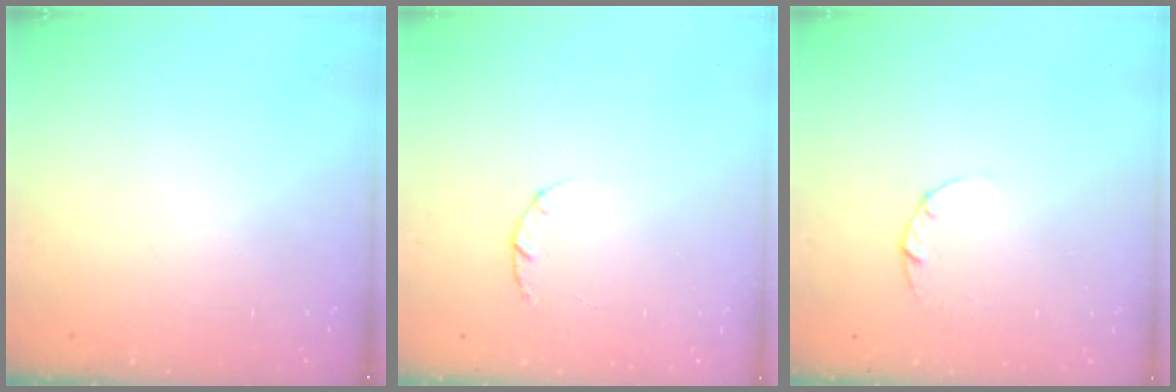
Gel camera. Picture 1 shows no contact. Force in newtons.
{"total": 2.0, "press": 1.9, "slide": 0.4}
{"total": 2.2, "press": 2.2, "slide": 0.3}